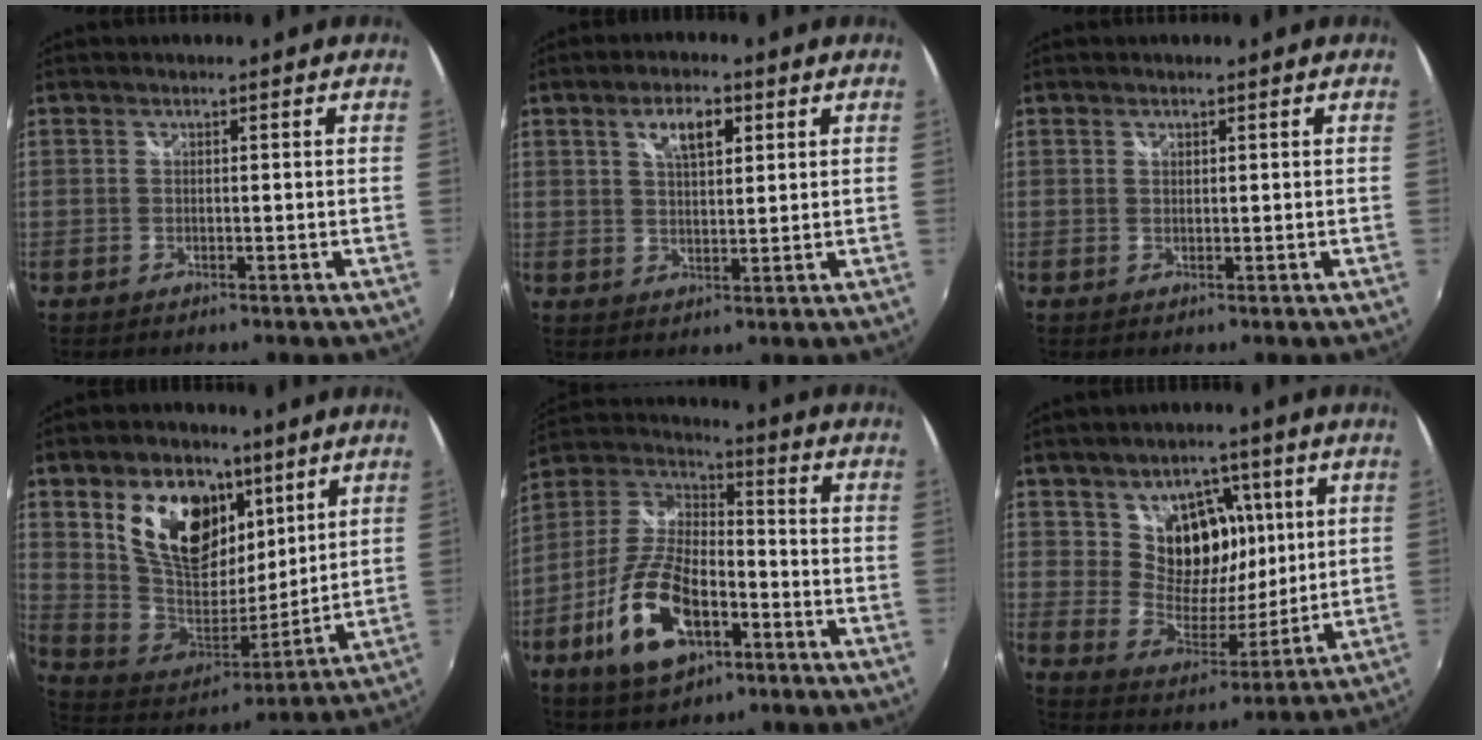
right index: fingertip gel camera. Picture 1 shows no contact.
{"total": 6.0, "force": [2.7, 2.5, 4.8], "torque": [-0.080, 0.010, 0.047]}
{"total": 0.6, "force": [0.3, 0.4, 0.3], "torque": [-0.002, 0.001, 0.005]}
{"total": 19.7, "force": [8.9, 11.9, 12.8], "torque": [-0.252, 0.013, 0.174]}
{"total": 16.9, "force": [-7.3, 8.2, 12.8], "torque": [-0.272, -0.006, -0.131]}
{"total": 12.6, "force": [4.7, 9.7, 6.4], "torque": [-0.107, -0.007, 0.090]}